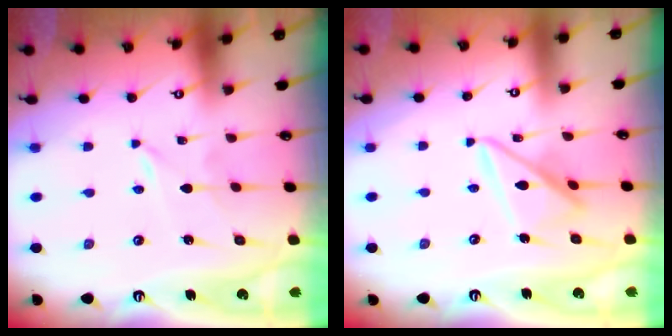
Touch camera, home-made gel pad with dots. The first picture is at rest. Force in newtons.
{"total": 12.0, "press": 11.9, "slide": 1.2}